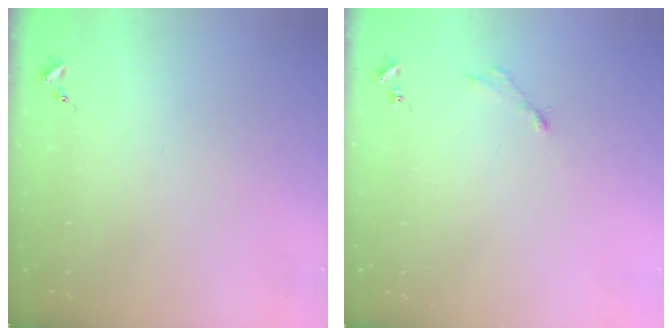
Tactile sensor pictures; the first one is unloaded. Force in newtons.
{"total": 2.8, "press": 2.8, "slide": 0.4}